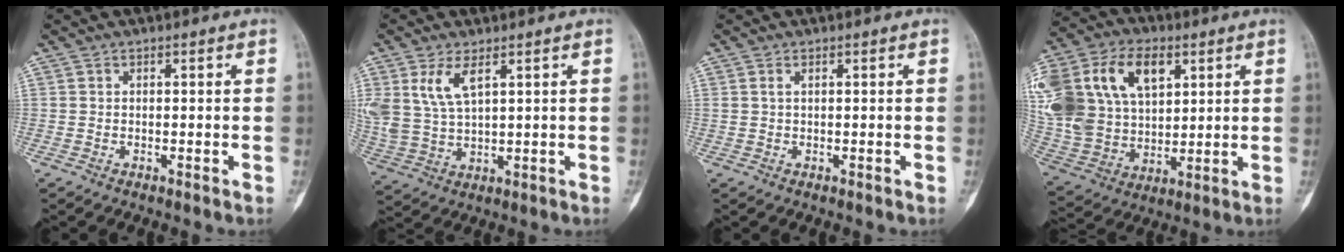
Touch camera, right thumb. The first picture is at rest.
{"total": 8.1, "force": [3.7, 3.7, 6.2], "torque": [-0.133, -0.009, 0.085]}
{"total": 0.8, "force": [0.4, 0.3, 0.6], "torque": [-0.014, 0.007, 0.008]}
{"total": 27.8, "force": [9.6, 18.7, 18.2], "torque": [-0.408, 0.036, 0.191]}